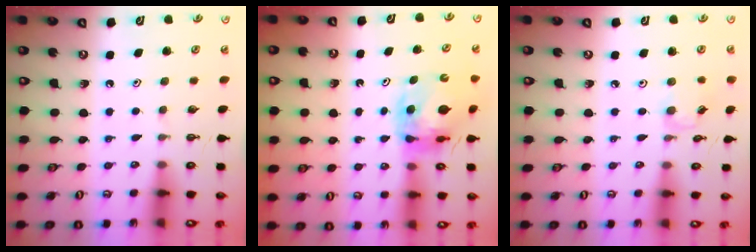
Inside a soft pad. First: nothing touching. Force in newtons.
{"total": 11.0, "press": 10.9, "slide": 1.4}
{"total": 2.9, "press": 2.9, "slide": 0.4}